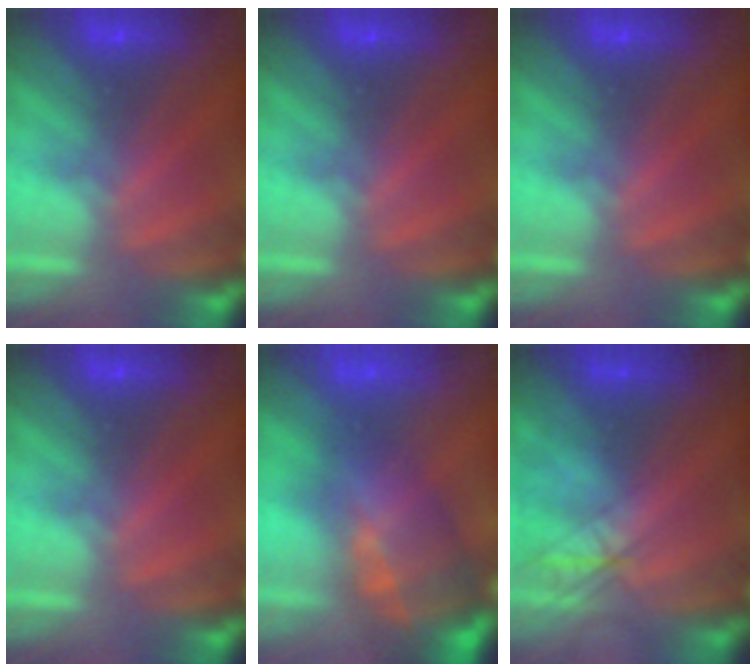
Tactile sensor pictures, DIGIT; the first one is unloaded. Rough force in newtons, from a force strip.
{"total": 0.0}
{"total": 0.0}
{"total": 0.0}
{"total": 7.5}
{"total": 2.5}